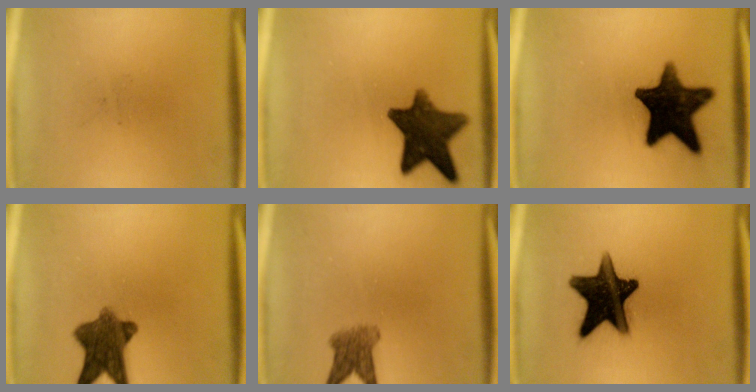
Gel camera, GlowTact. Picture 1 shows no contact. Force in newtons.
{"total": 12.0}
{"total": 15.5}
{"total": 9.4}
{"total": 4.3}
{"total": 16.3}